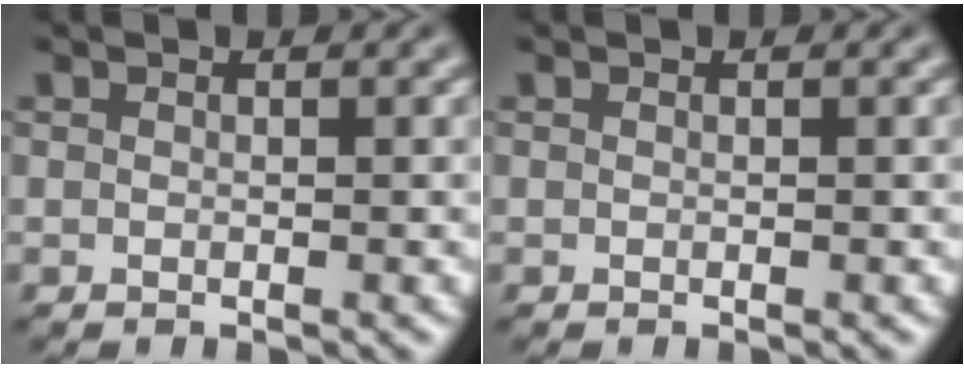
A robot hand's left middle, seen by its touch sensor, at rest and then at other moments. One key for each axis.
{"total": 0.0}